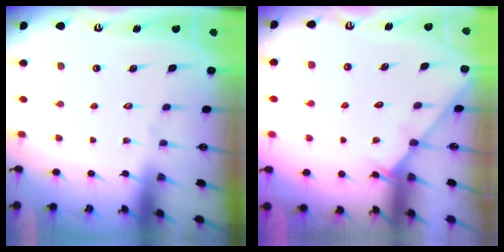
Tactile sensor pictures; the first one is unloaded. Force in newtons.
{"total": 3.1, "press": 3.1, "slide": 0.3}